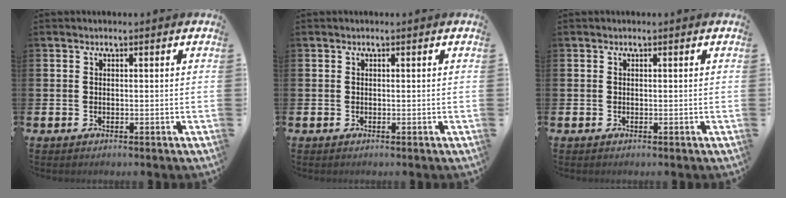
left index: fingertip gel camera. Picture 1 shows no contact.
{"total": 0.0}
{"total": 0.0}